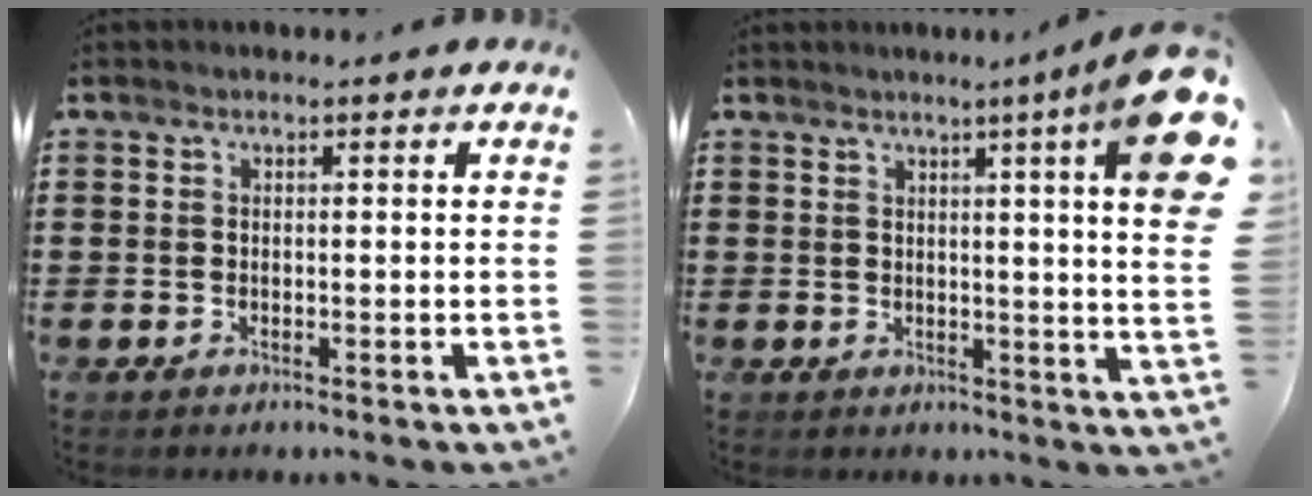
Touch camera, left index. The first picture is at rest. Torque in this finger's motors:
{"motor_torque": [1.88, -0.26, 0.57, 0.17]}